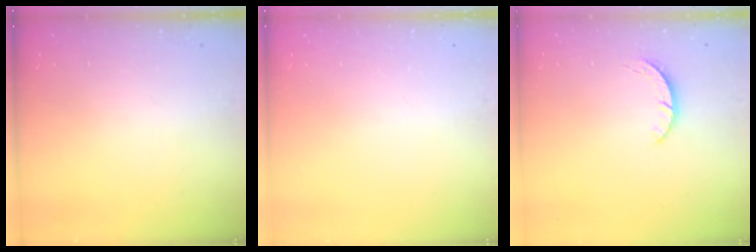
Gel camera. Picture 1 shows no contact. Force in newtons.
{"total": 0.0}
{"total": 2.2, "press": 2.2, "slide": 0.4}